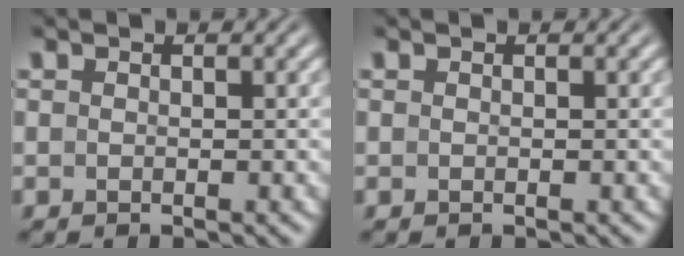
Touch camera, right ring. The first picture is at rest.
{"total": 0.0}